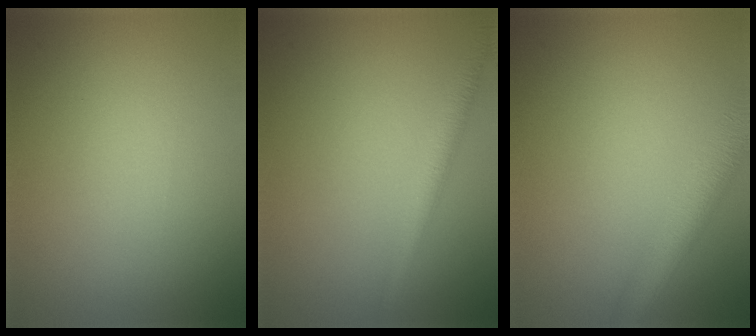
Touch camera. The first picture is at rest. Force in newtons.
{"total": 2.5, "press": 2.5, "slide": 0.1}
{"total": 6.0, "press": 6.0, "slide": 0.2}